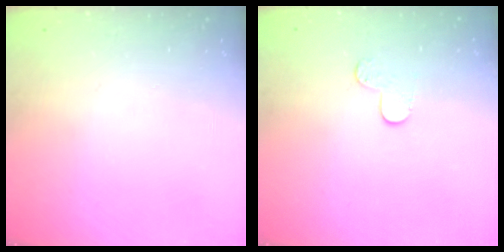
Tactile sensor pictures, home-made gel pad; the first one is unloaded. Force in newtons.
{"total": 3.8, "press": 3.8, "slide": 0.3}